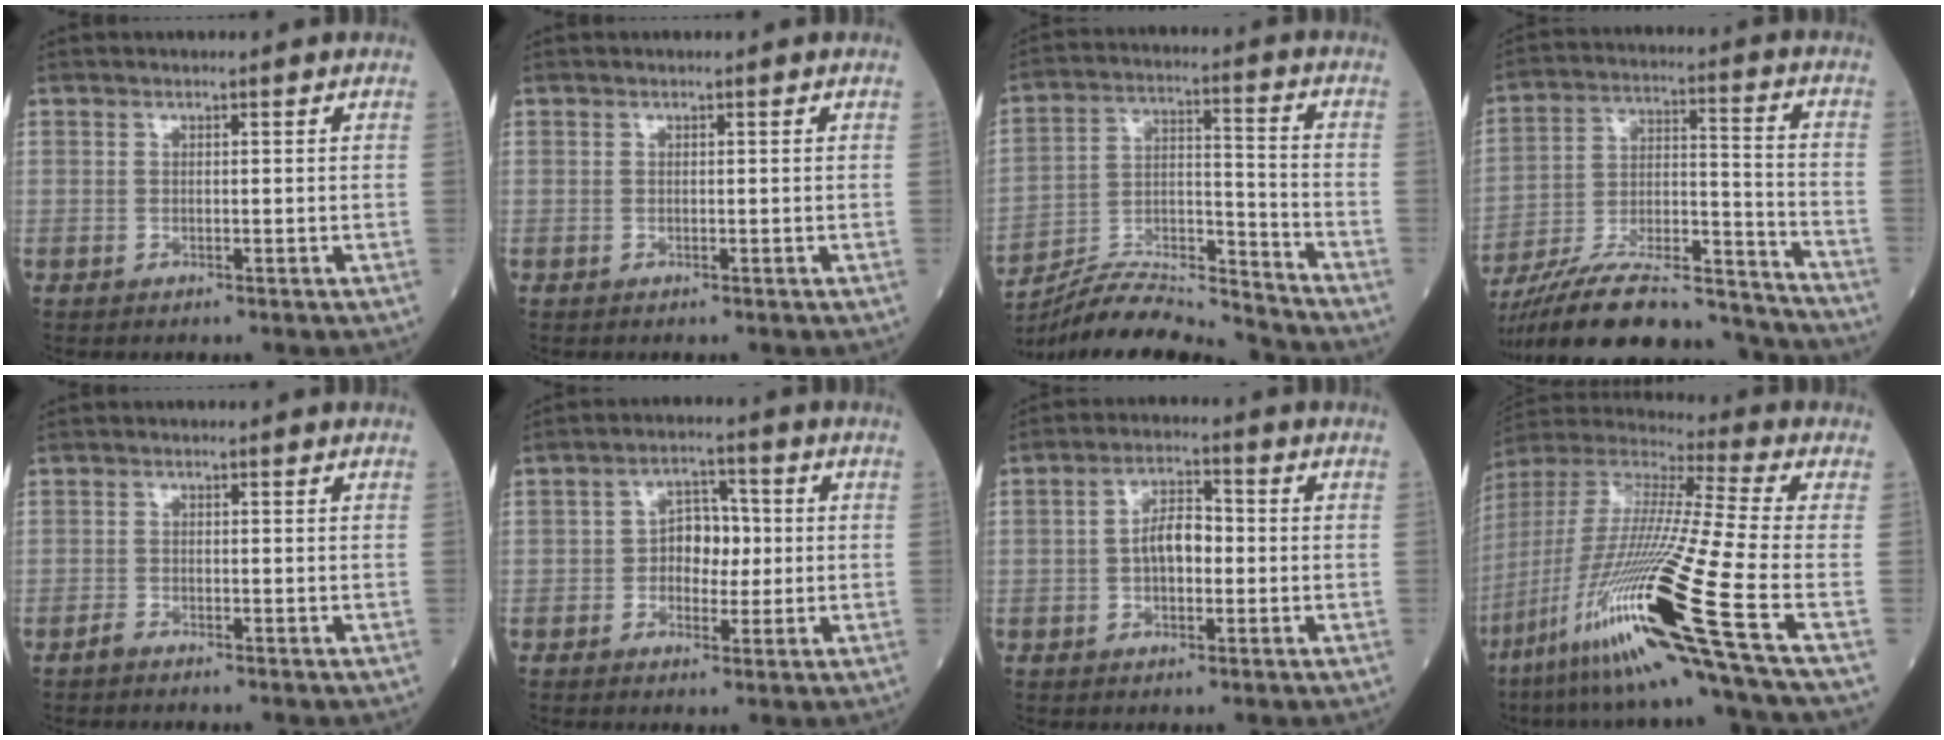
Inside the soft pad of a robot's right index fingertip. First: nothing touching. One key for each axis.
{"total": 0.0}
{"total": 14.4, "fx": -14.2, "fy": -0.5, "fz": 2.5, "tx": -0.049, "ty": 0.025, "tz": -0.252}
{"total": 24.6, "fx": -21.9, "fy": 4.0, "fz": 10.4, "tx": -0.179, "ty": 0.003, "tz": -0.350}
{"total": 0.9, "fx": -0.8, "fy": 0.1, "fz": 0.3, "tx": -0.012, "ty": -0.002, "tz": -0.014}
{"total": 5.5, "fx": -0.2, "fy": 3.5, "fz": 4.3, "tx": -0.061, "ty": 0.016, "tz": -0.005}
{"total": 5.4, "fx": -0.5, "fy": 2.7, "fz": 4.7, "tx": -0.088, "ty": 0.014, "tz": -0.013}
{"total": 26.3, "fx": -12.1, "fy": -1.3, "fz": 23.3, "tx": -0.465, "ty": -0.055, "tz": -0.228}